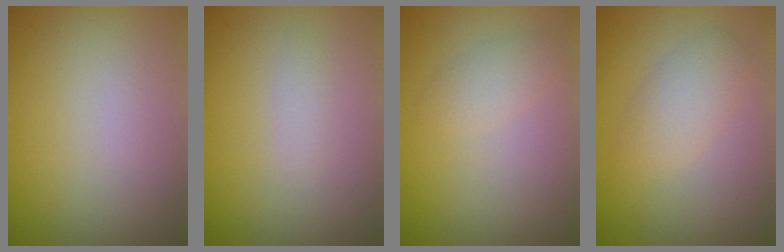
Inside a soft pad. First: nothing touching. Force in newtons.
{"total": 0.8, "press": 0.8, "slide": 0.0}
{"total": 1.6, "press": 1.6, "slide": 0.1}
{"total": 4.0, "press": 4.0, "slide": 0.1}